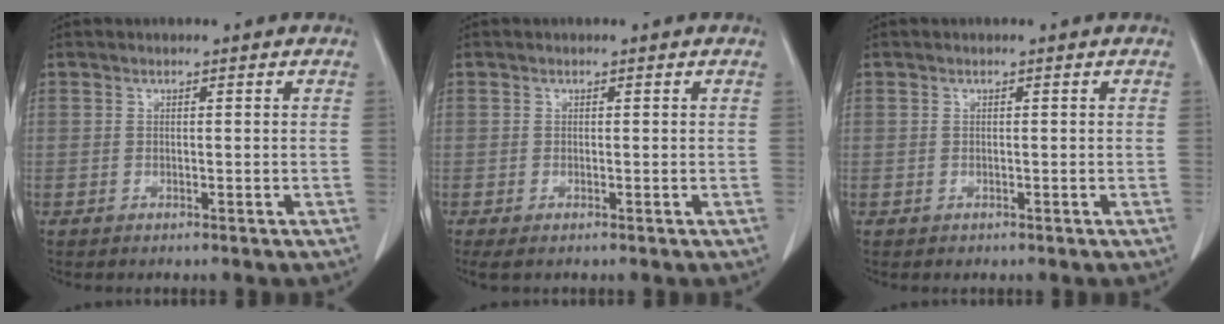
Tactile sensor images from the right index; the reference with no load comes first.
{"total": 1.1, "force": [-0.6, 0.3, 0.8], "torque": [-0.016, -0.005, -0.007]}
{"total": 0.6, "force": [-0.2, 0.5, 0.0], "torque": [0.004, 0.006, -0.006]}